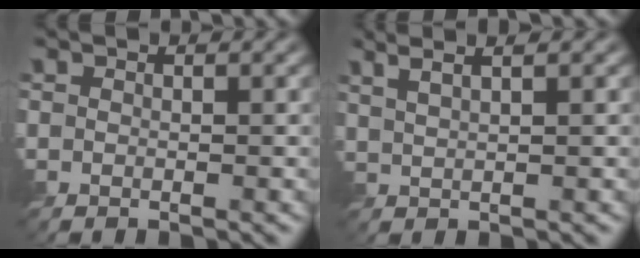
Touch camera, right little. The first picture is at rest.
{"total": 4.3, "force": [2.8, 1.6, 2.8], "torque": [-0.029, 0.025, 0.023]}